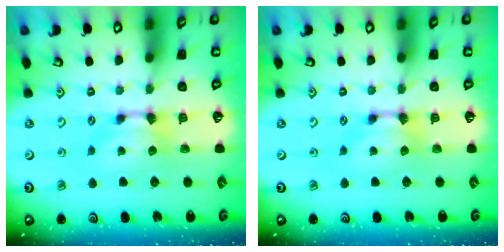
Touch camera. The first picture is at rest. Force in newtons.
{"total": 0.0}